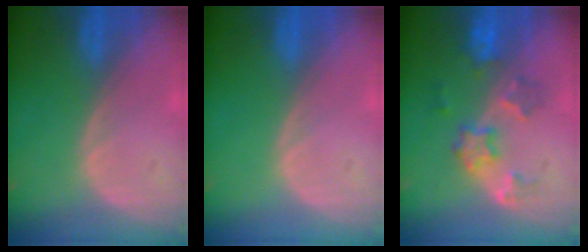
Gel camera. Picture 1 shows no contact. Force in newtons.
{"total": 0.0}
{"total": 5.9, "press": 5.7, "slide": 1.8}